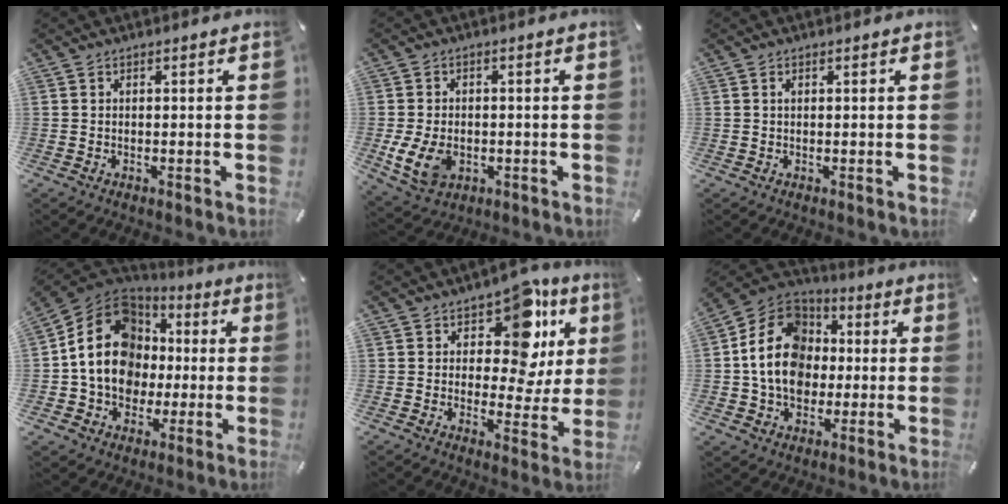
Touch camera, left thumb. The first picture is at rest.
{"total": 8.2, "force": [-1.8, 6.1, 5.1], "torque": [-0.114, 0.004, -0.033]}
{"total": 0.6, "force": [0.2, 0.3, 0.5], "torque": [-0.010, 0.001, 0.002]}
{"total": 16.8, "force": [-0.1, 14.7, 8.1], "torque": [-0.166, 0.006, 0.003]}
{"total": 14.5, "force": [7.6, 8.0, 9.4], "torque": [-0.130, -0.051, 0.128]}
{"total": 16.4, "force": [-0.2, 14.1, 8.5], "torque": [-0.183, 0.023, -0.004]}